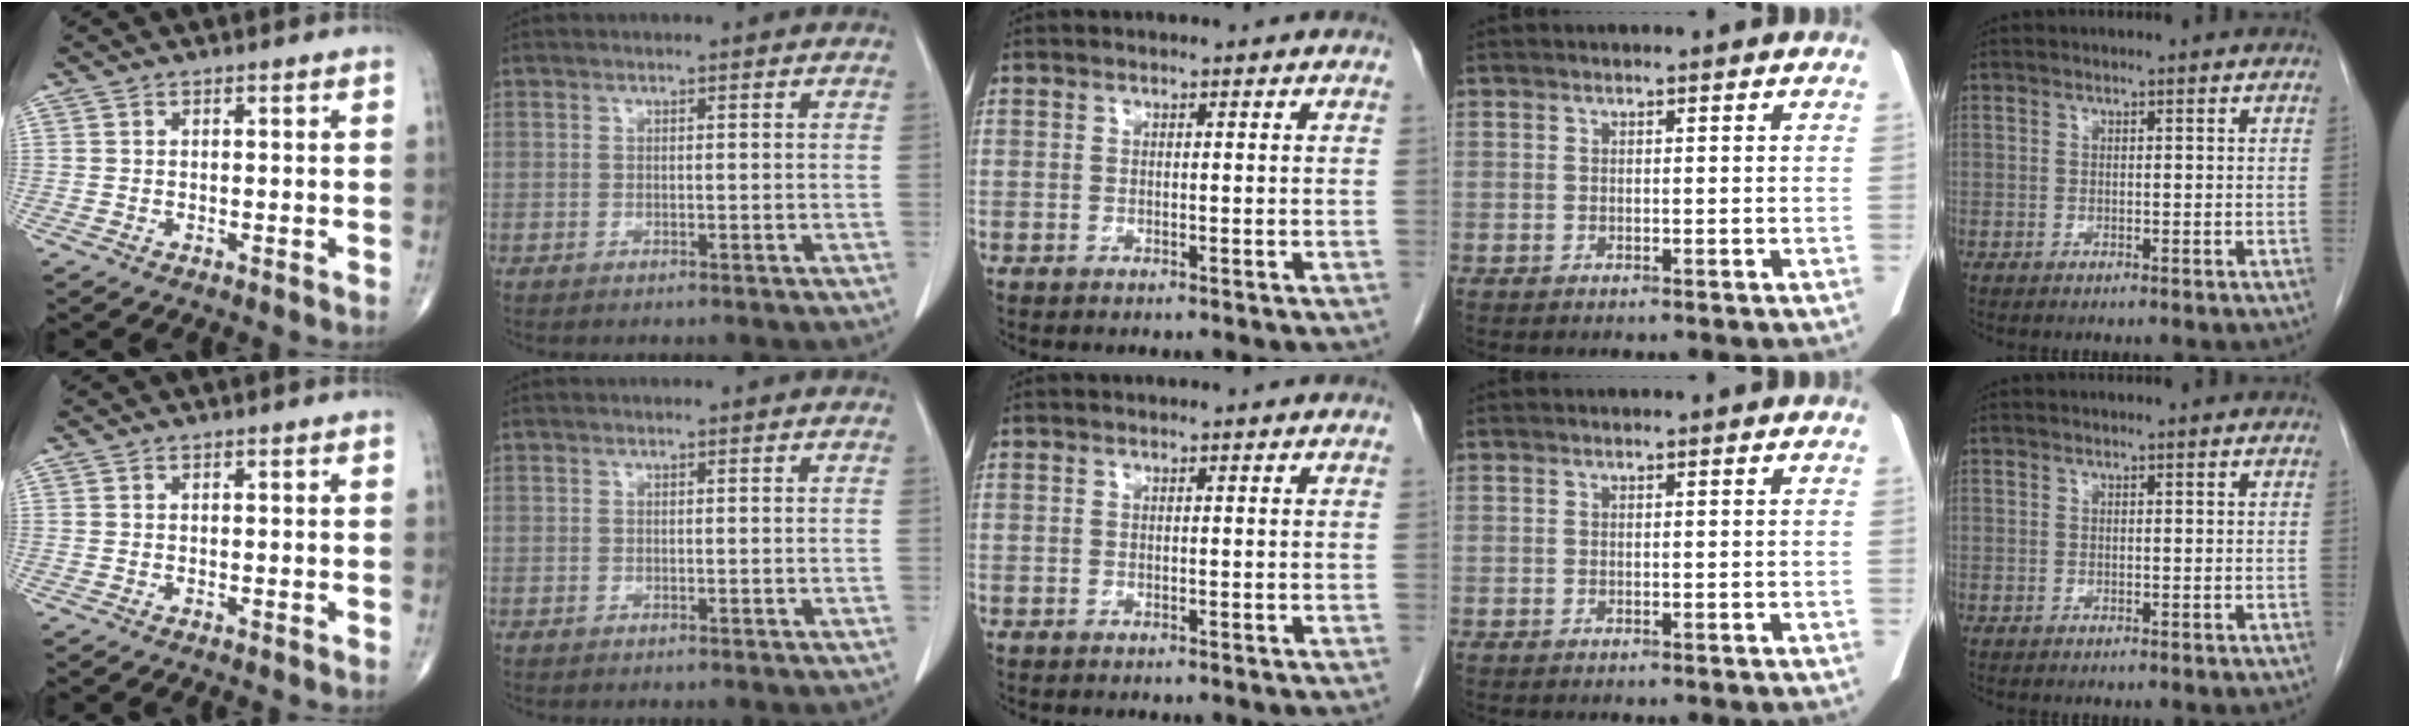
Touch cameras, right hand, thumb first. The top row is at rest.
{}